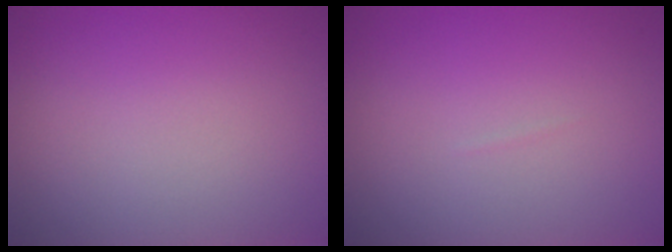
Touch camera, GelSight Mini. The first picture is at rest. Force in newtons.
{"total": 0.0}